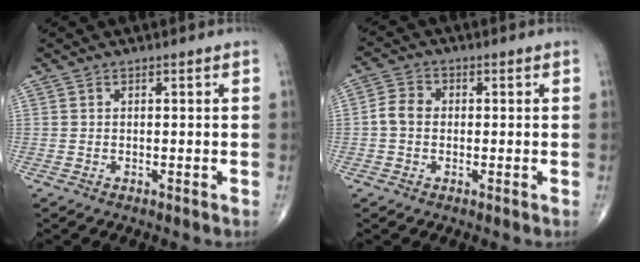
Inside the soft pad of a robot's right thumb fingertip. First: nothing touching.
{"total": 4.1, "force": [-0.3, 3.3, 2.4], "torque": [-0.040, 0.012, -0.014]}